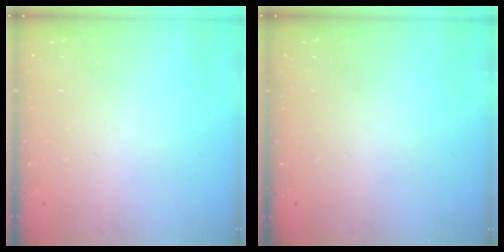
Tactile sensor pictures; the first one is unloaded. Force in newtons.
{"total": 0.0}